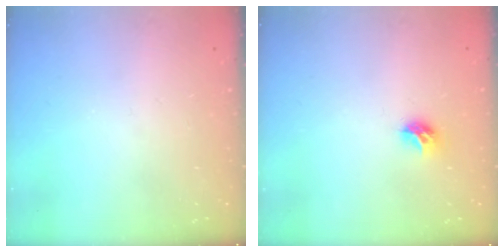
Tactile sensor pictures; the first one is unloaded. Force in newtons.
{"total": 7.5, "press": 7.4, "slide": 0.7}